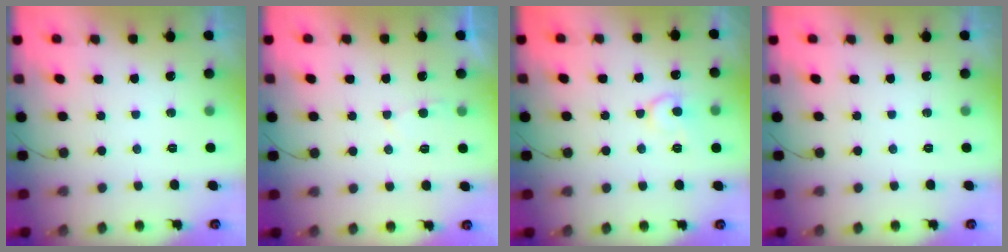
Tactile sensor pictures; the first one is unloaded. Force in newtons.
{"total": 1.8, "press": 1.8, "slide": 0.3}
{"total": 8.7, "press": 8.7, "slide": 0.8}
{"total": 0.0}